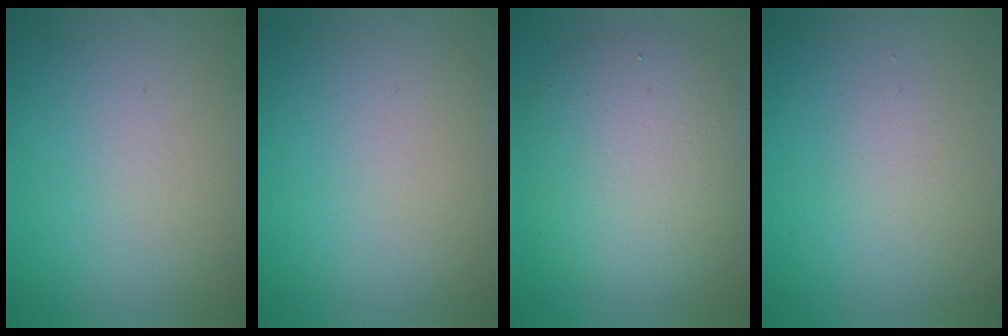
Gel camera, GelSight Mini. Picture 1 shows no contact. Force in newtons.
{"total": 0.0}
{"total": 7.5, "press": 7.4, "slide": 0.9}
{"total": 1.3, "press": 1.3, "slide": 0.0}